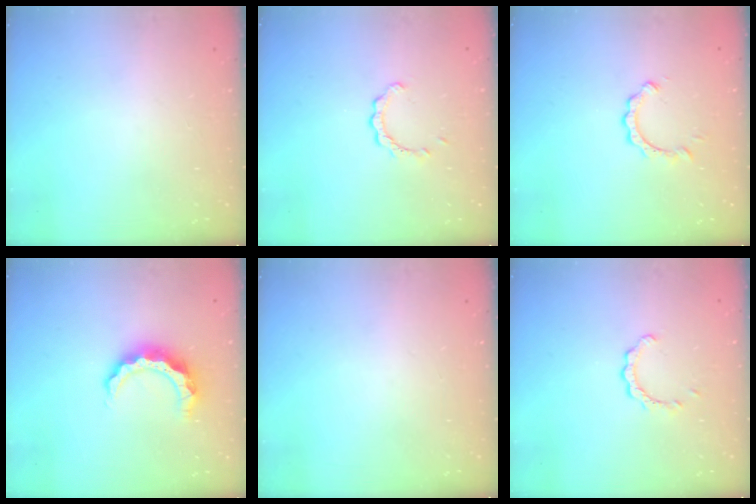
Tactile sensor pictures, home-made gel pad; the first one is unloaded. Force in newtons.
{"total": 2.2, "press": 2.2, "slide": 0.2}
{"total": 2.8, "press": 2.7, "slide": 0.3}
{"total": 8.4, "press": 8.3, "slide": 0.8}
{"total": 0.0}
{"total": 2.9, "press": 2.9, "slide": 0.3}